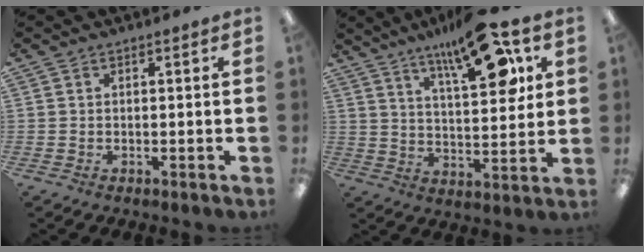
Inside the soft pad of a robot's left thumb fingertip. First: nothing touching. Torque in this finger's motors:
{"motor_torque": [0.23, 0.23, 1.39, -1.38, 0.15]}